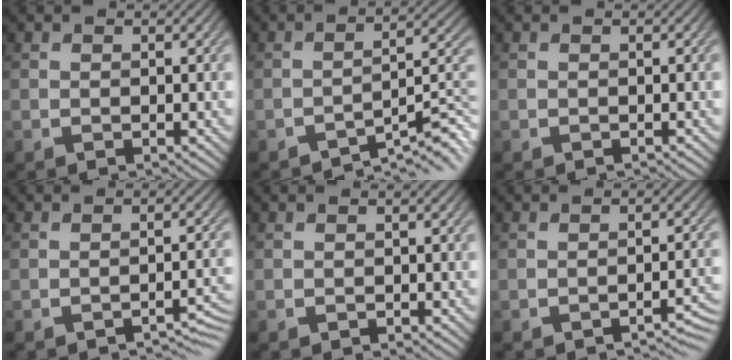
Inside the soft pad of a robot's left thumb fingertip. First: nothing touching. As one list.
[{"total": 6.9, "force": [-5.1, 1.2, 4.4], "torque": [-0.056, 0.011, -0.082]}, {"total": 0.0}, {"total": 2.9, "force": [-2.4, 0.4, 1.7], "torque": [-0.020, 0.008, -0.037]}, {"total": 0.0}, {"total": 3.1, "force": [-2.4, 0.4, 2.0], "torque": [-0.024, 0.009, -0.038]}]